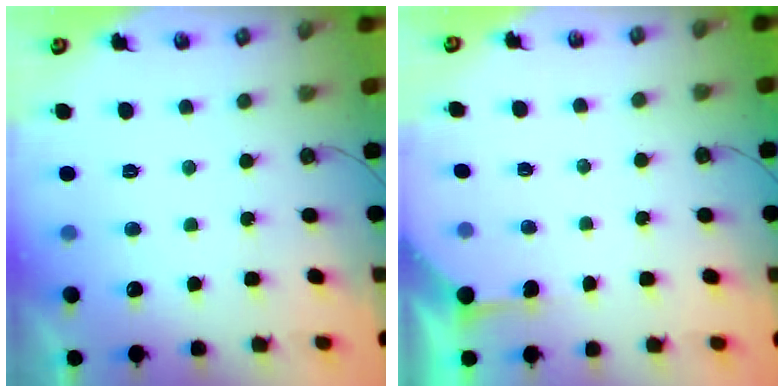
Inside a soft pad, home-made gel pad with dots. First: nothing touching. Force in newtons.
{"total": 2.8, "press": 2.8, "slide": 0.4}